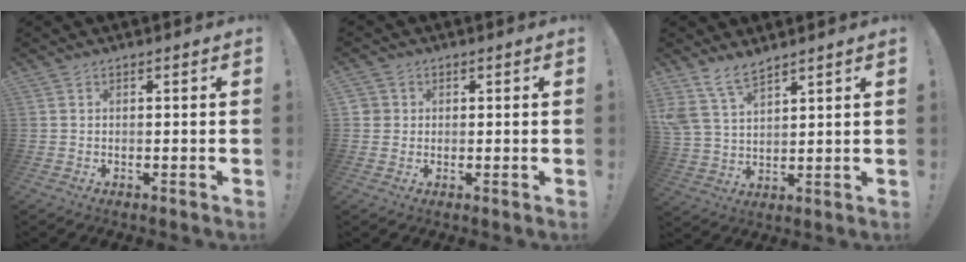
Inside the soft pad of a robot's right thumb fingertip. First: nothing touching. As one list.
[{"total": 2.5, "force": [0.4, 2.4, 0.5], "torque": [-0.005, 0.001, 0.007]}, {"total": 9.3, "force": [7.4, 4.0, 3.9], "torque": [-0.083, -0.036, 0.149]}]